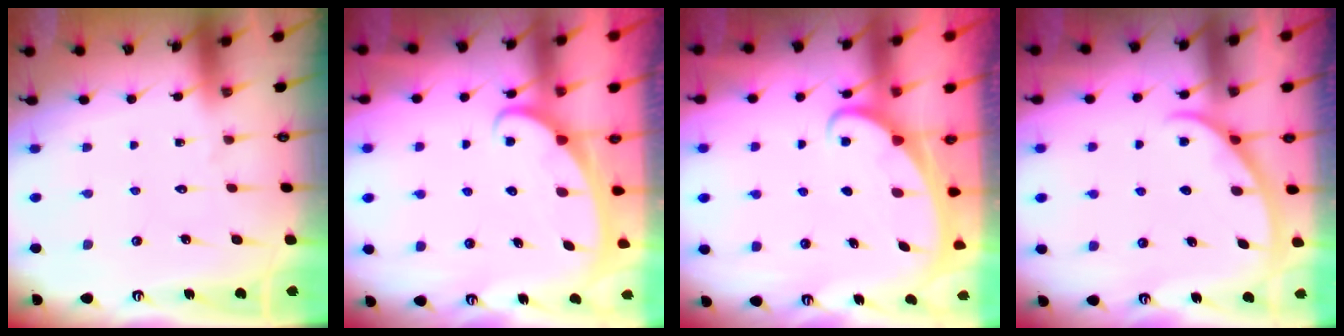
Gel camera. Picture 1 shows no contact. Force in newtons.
{"total": 2.3, "press": 2.3, "slide": 0.4}
{"total": 2.4, "press": 2.4, "slide": 0.3}
{"total": 2.4, "press": 2.4, "slide": 0.4}